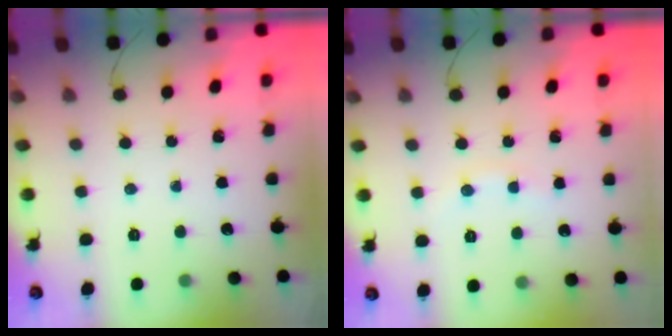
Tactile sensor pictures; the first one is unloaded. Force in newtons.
{"total": 3.8, "press": 3.5, "slide": 1.3}